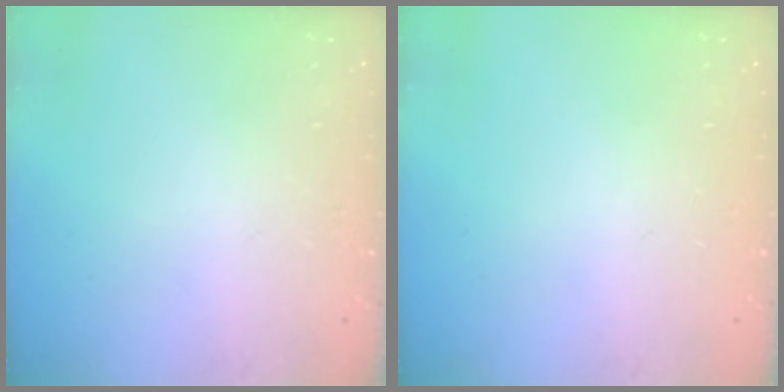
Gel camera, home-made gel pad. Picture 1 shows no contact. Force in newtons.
{"total": 0.0}